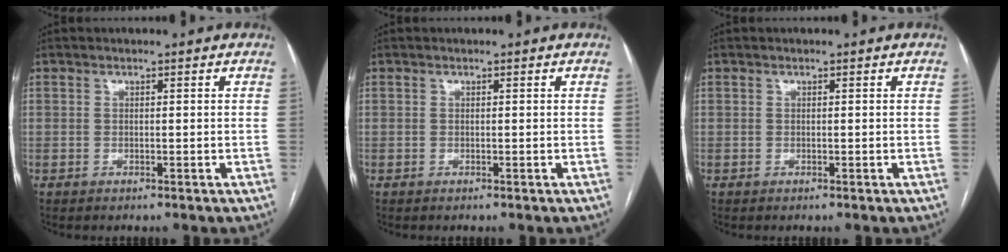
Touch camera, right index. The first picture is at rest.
{"total": 0.0}
{"total": 0.0}